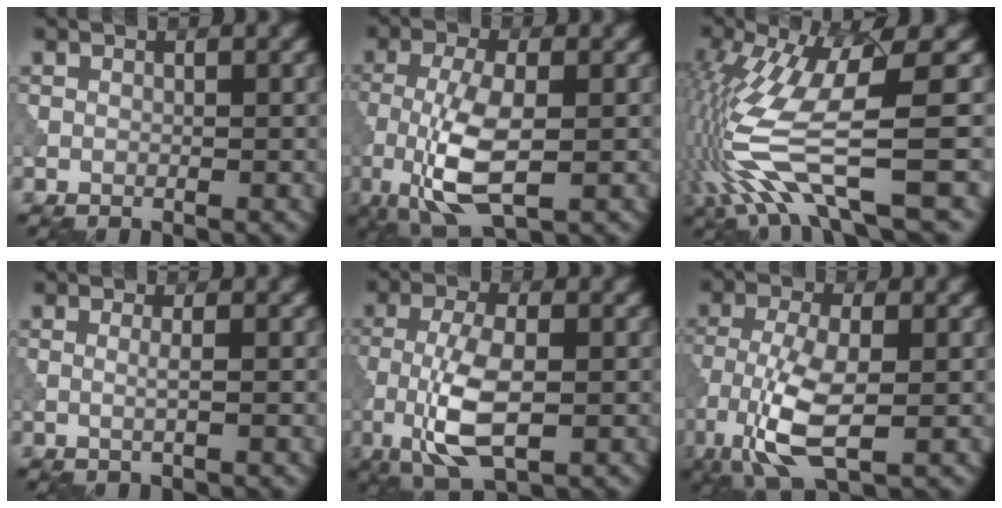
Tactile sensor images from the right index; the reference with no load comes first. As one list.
[{"total": 6.9, "force": [-1.7, 2.5, 6.1], "torque": [-0.139, -0.003, -0.034]}, {"total": 11.1, "force": [-2.4, 2.9, 10.4], "torque": [-0.225, -0.003, -0.043]}, {"total": 1.1, "force": [0.1, 0.2, 1.1], "torque": [-0.020, -0.002, -0.005]}, {"total": 6.5, "force": [-1.7, 2.5, 5.8], "torque": [-0.124, 0.000, -0.034]}, {"total": 7.3, "force": [-2.7, 2.7, 6.1], "torque": [-0.142, -0.005, -0.058]}]